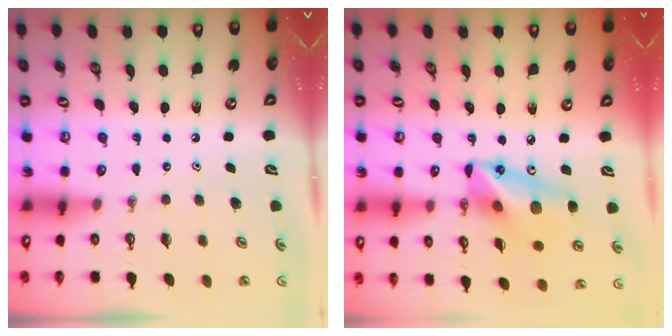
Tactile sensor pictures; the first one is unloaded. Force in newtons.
{"total": 16.3, "press": 15.9, "slide": 3.6}